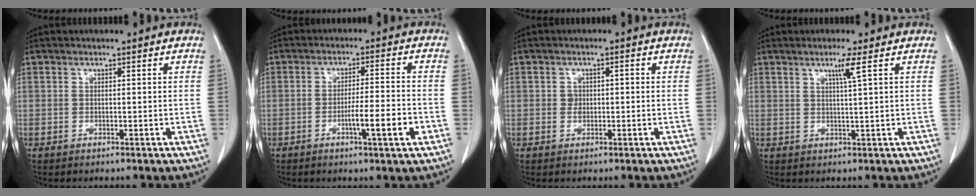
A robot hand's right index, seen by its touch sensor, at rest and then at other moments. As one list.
[{"total": 6.5, "force": [-2.5, -0.1, 6.1], "torque": [-0.092, -0.006, -0.039]}, {"total": 1.6, "force": [-0.1, 1.4, 0.9], "torque": [-0.013, 0.007, 0.000]}, {"total": 2.8, "force": [1.3, -0.8, 2.3], "torque": [-0.046, -0.004, 0.027]}]